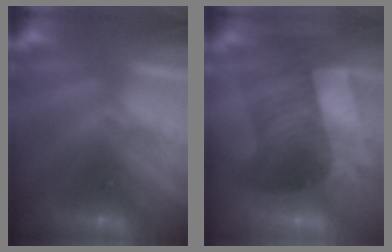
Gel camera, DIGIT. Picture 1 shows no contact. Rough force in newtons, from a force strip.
{"total": 3.6}